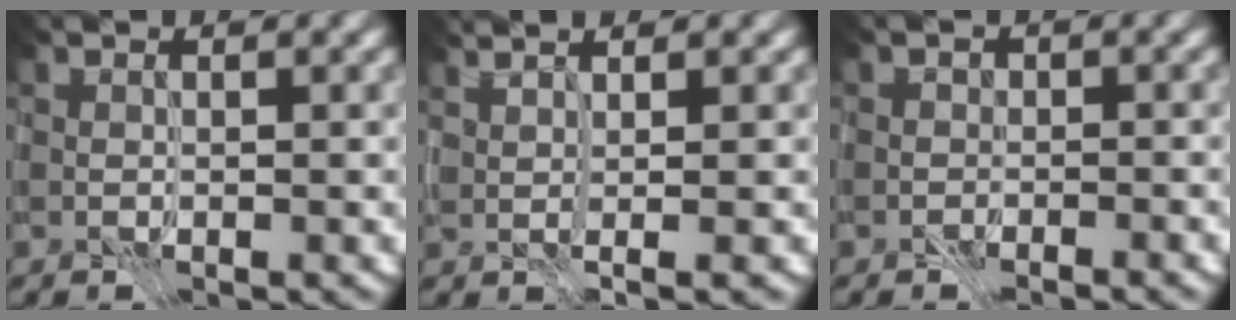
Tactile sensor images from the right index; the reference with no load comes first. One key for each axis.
{"total": 4.2, "fx": 2.2, "fy": 1.2, "fz": 3.4, "tx": -0.043, "ty": 0.018, "tz": 0.016}
{"total": 1.3, "fx": -1.2, "fy": 0.4, "fz": -0.1, "tx": 0.004, "ty": 0.004, "tz": -0.023}